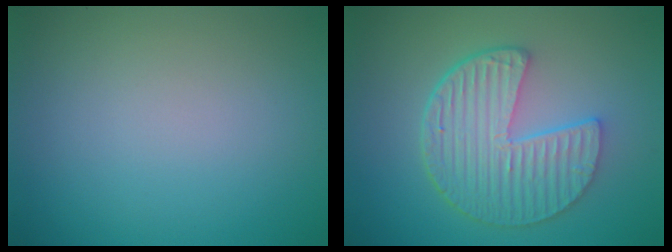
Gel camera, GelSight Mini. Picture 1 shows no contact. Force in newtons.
{"total": 6.6, "press": 4.9, "slide": 4.4}